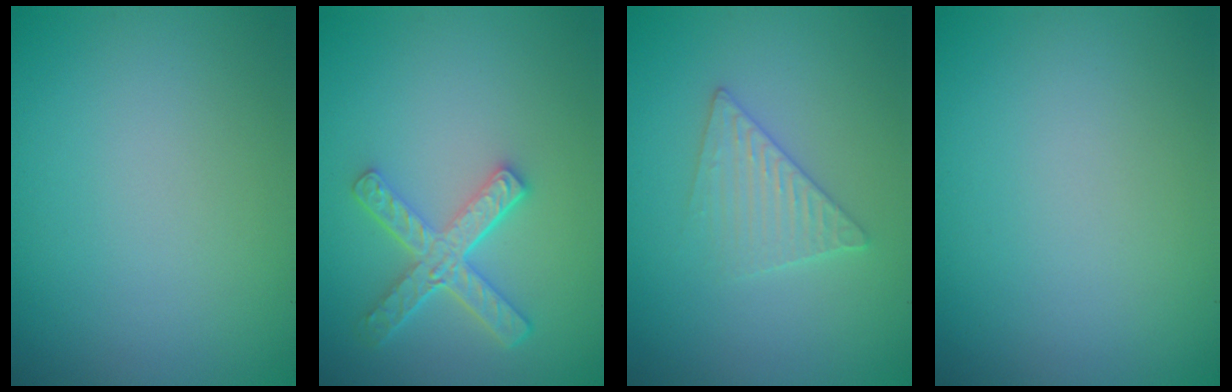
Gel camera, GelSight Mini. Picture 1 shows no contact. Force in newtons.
{"total": 4.5, "press": 3.4, "slide": 3.0}
{"total": 2.6, "press": 2.6, "slide": 0.3}
{"total": 0.0}